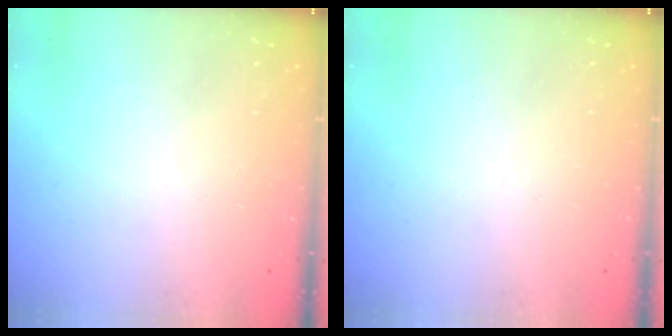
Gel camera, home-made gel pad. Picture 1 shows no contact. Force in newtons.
{"total": 0.0}